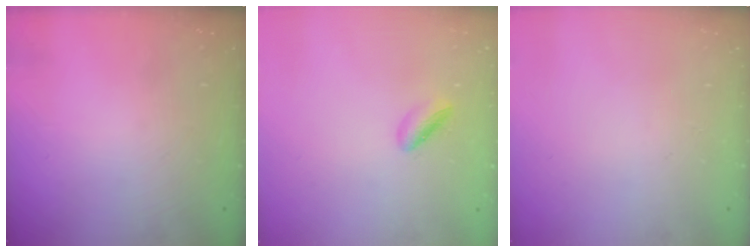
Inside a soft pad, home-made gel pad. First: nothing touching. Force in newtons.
{"total": 3.7, "press": 3.6, "slide": 1.1}
{"total": 0.0}